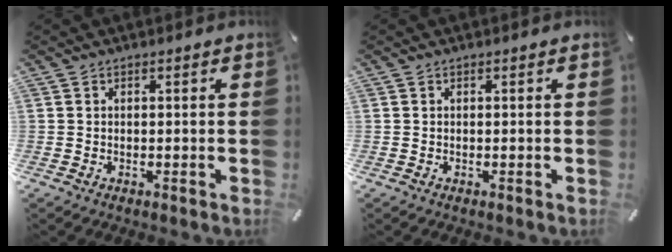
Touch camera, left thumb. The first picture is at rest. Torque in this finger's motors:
{"motor_torque": [0.00, 0.00, -0.04, 0.04, 0.00]}